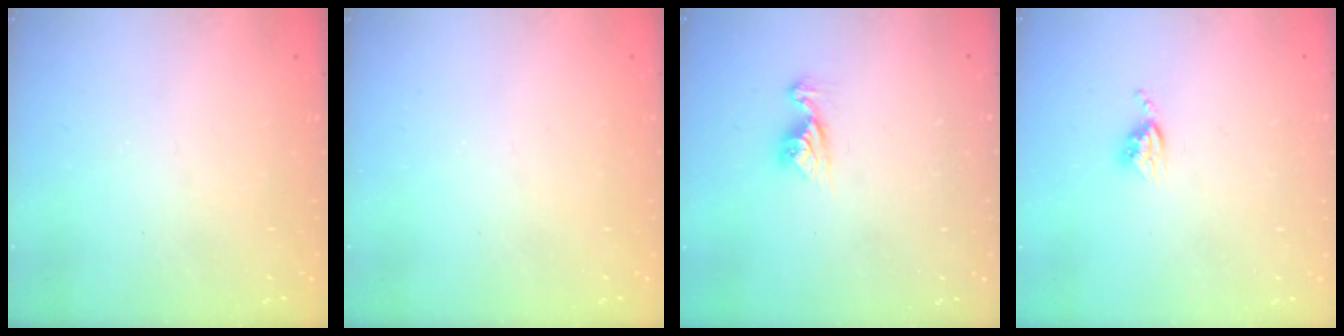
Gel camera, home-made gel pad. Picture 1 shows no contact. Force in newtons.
{"total": 0.0}
{"total": 8.2, "press": 8.2, "slide": 0.8}
{"total": 3.8, "press": 3.8, "slide": 0.5}